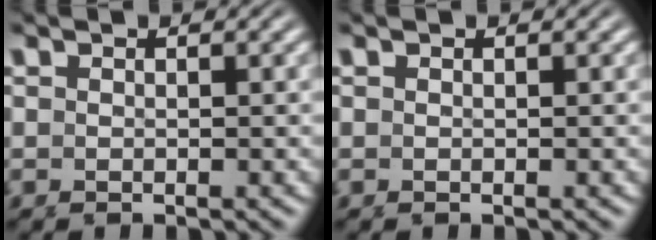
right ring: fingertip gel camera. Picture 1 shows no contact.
{"total": 0.0}